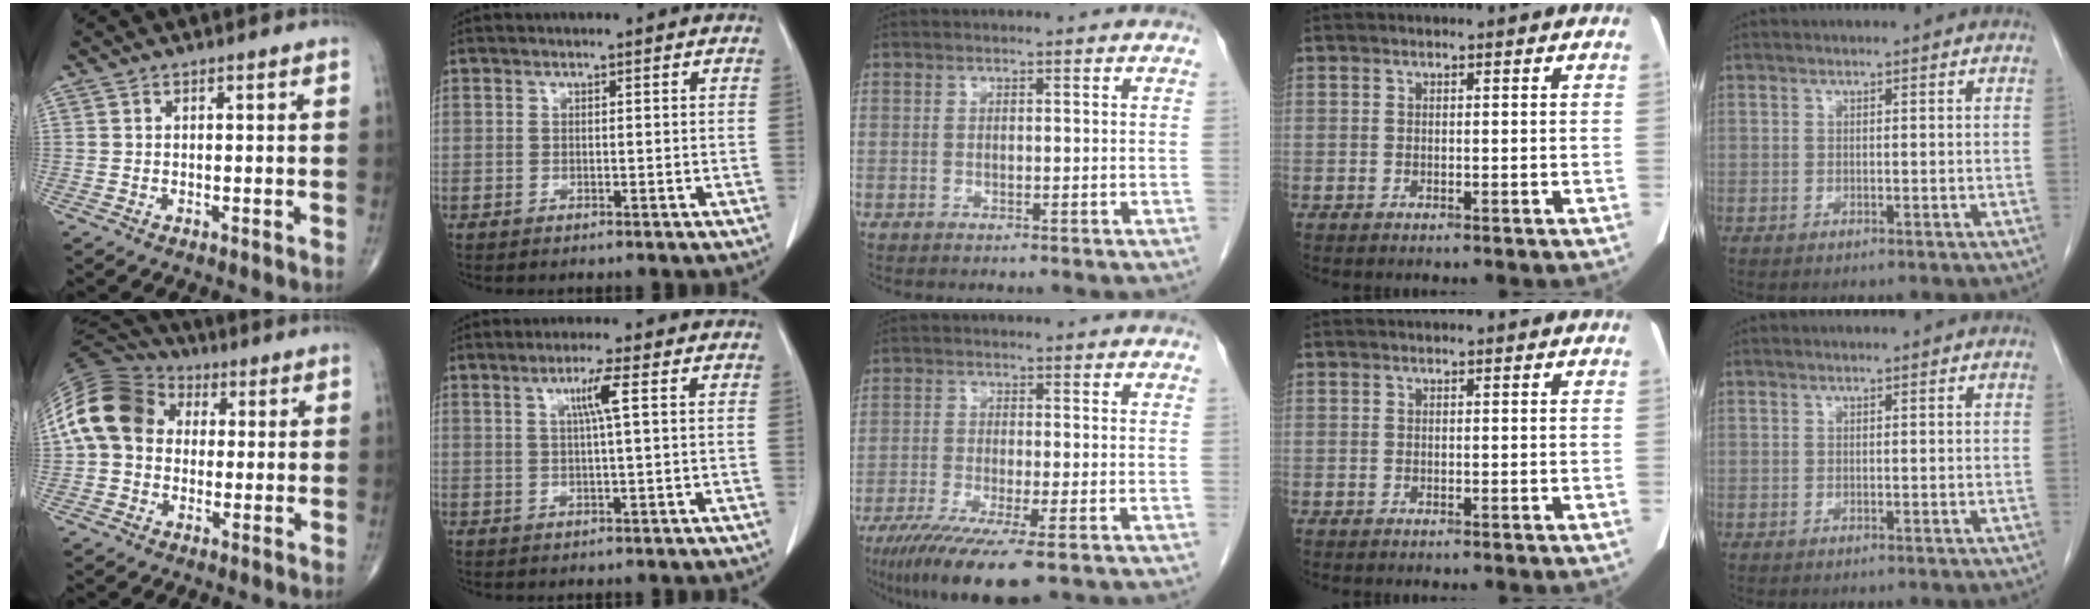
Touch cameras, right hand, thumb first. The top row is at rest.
{"thumb": {"total": 14.8, "force": [2.2, 11.7, 8.8], "torque": [-0.166, 0.035, 0.029]}, "index": {"total": 3.9, "force": [1.2, -0.6, 3.7], "torque": [-0.070, 0.000, 0.021]}, "middle": {"total": 10.8, "force": [-6.8, 1.2, 8.2], "torque": [-0.137, -0.028, -0.109]}}